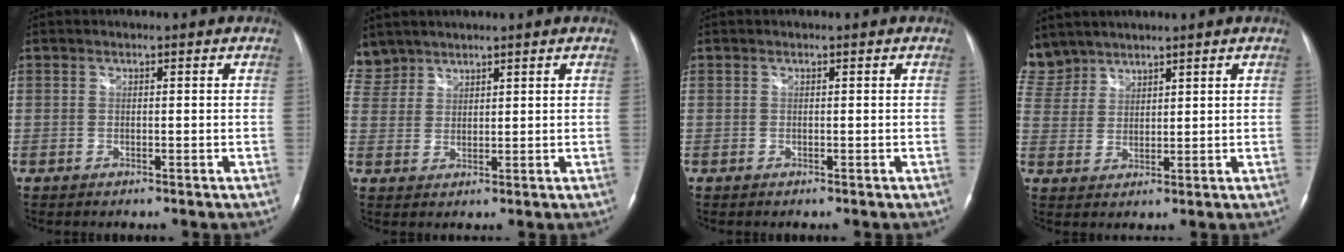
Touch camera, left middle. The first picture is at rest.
{"total": 4.9, "force": [4.2, 2.3, -0.3], "torque": [0.009, 0.012, 0.092]}
{"total": 0.0}
{"total": 7.9, "force": [6.9, 3.9, 0.5], "torque": [-0.026, 0.013, 0.152]}